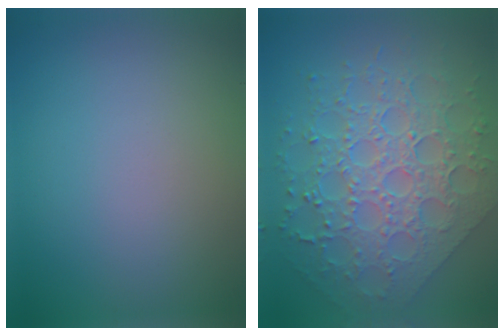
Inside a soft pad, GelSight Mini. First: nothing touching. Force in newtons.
{"total": 8.5, "press": 6.2, "slide": 5.8}